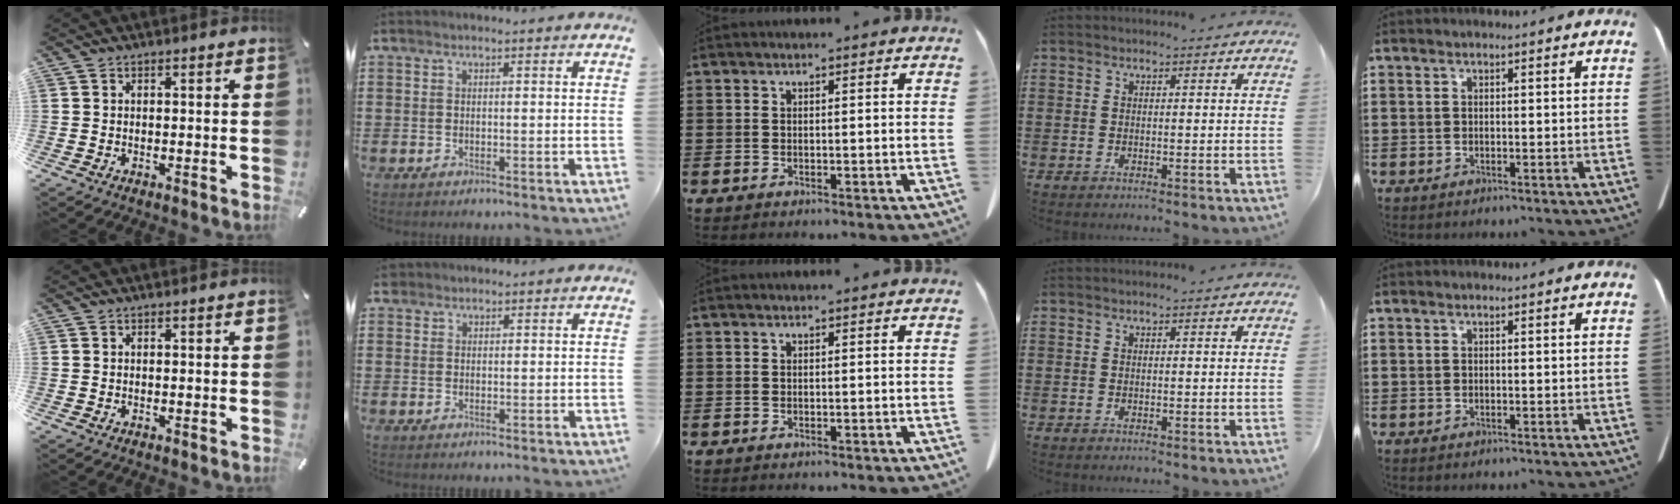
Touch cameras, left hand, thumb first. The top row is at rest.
{"index": {"total": 1.2, "force": [0.9, 0.7, 0.2], "torque": [-0.008, 0.004, 0.018]}}